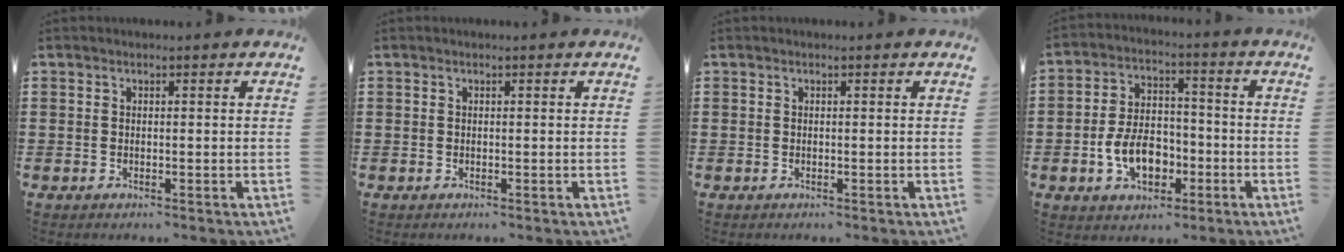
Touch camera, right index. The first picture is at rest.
{"total": 0.0}
{"total": 0.0}
{"total": 8.2, "force": [-2.7, 5.3, 5.7], "torque": [-0.120, 0.004, -0.054]}